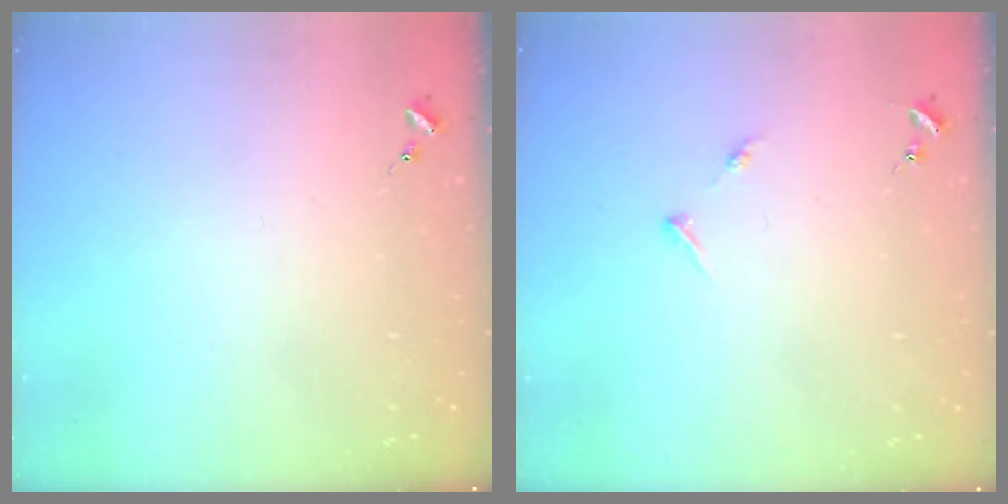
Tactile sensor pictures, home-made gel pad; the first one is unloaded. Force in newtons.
{"total": 5.2, "press": 5.2, "slide": 0.6}